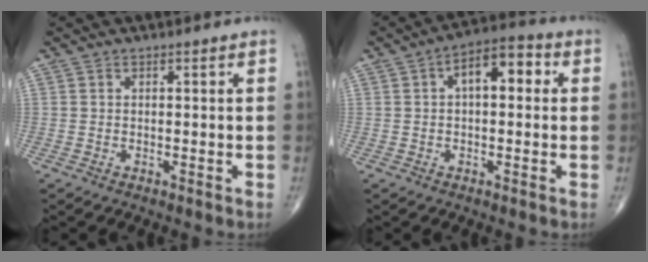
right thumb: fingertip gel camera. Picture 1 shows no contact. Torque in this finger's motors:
{"motor_torque": [1.38, 3.32, 0.91, 0.26, 0.08]}